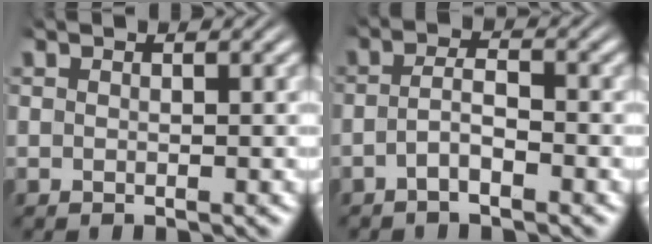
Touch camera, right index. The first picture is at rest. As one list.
[{"total": 2.7, "force": [-1.7, 0.9, 1.9], "torque": [-0.039, -0.008, -0.031]}]